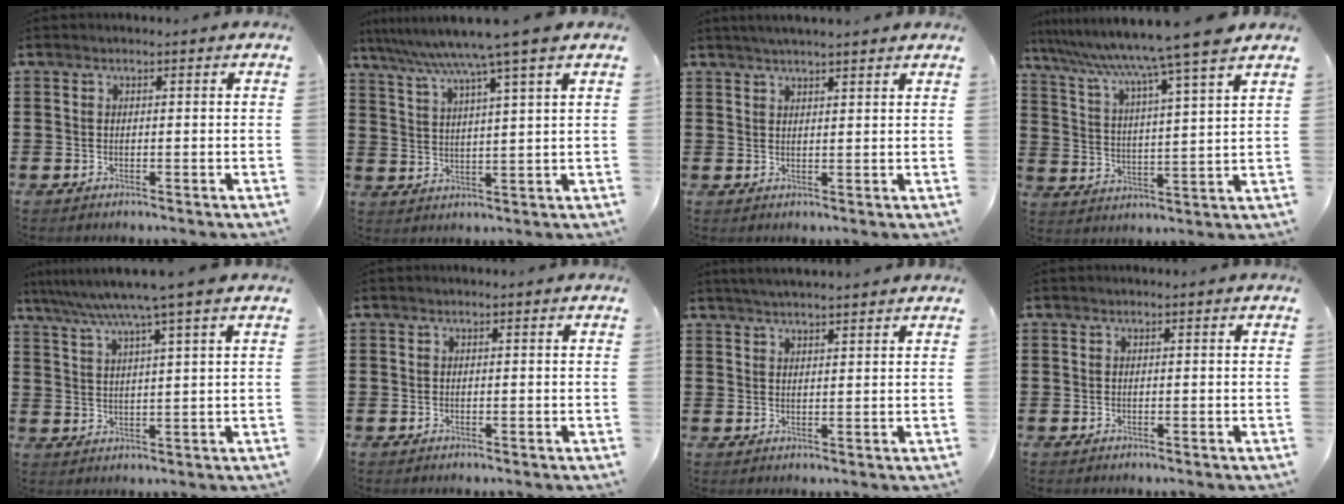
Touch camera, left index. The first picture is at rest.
{"total": 6.9, "force": [5.3, -1.4, 4.2], "torque": [-0.101, -0.030, 0.083]}
{"total": 2.1, "force": [2.0, -0.3, 0.7], "torque": [-0.018, -0.001, 0.037]}
{"total": 8.8, "force": [7.4, -1.8, 4.5], "torque": [-0.118, -0.052, 0.114]}
{"total": 6.5, "force": [5.0, -1.1, 4.0], "torque": [-0.093, -0.021, 0.082]}
{"total": 0.0}
{"total": 2.4, "force": [2.4, -0.2, 0.5], "torque": [-0.015, -0.002, 0.045]}
{"total": 0.0}